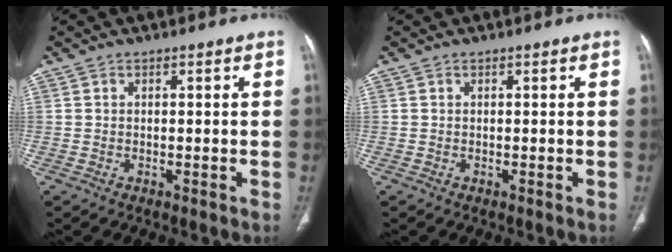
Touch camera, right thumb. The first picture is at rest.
{"total": 0.0}